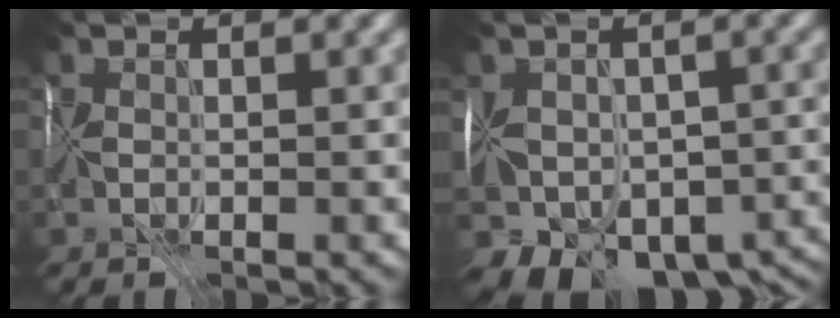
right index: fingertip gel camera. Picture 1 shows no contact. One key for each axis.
{"total": 10.0, "fx": -4.4, "fy": 7.0, "fz": 5.7, "tx": -0.080, "ty": -0.019, "tz": -0.064}